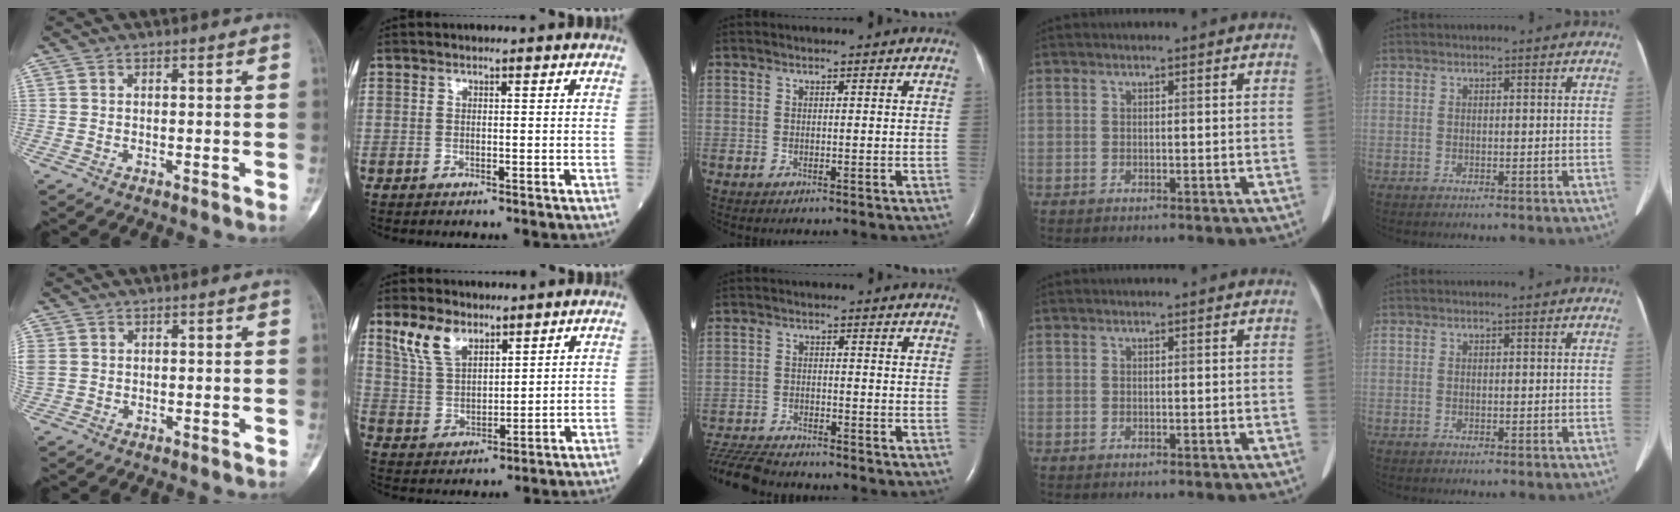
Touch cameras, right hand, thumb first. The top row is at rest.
{"thumb": {"total": 3.7, "force": [0.5, 3.2, 1.9], "torque": [-0.056, 0.011, 0.017]}, "index": {"total": 7.3, "force": [5.0, 3.5, 4.0], "torque": [-0.091, 0.012, 0.107]}, "middle": {"total": 10.0, "force": [-9.4, 1.2, 2.9], "torque": [-0.061, -0.007, -0.163]}}